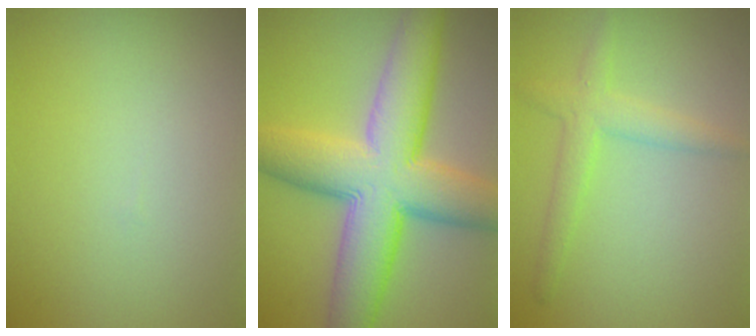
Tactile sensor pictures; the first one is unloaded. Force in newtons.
{"total": 12.0, "press": 12.0, "slide": 0.5}
{"total": 2.8, "press": 2.8, "slide": 0.2}